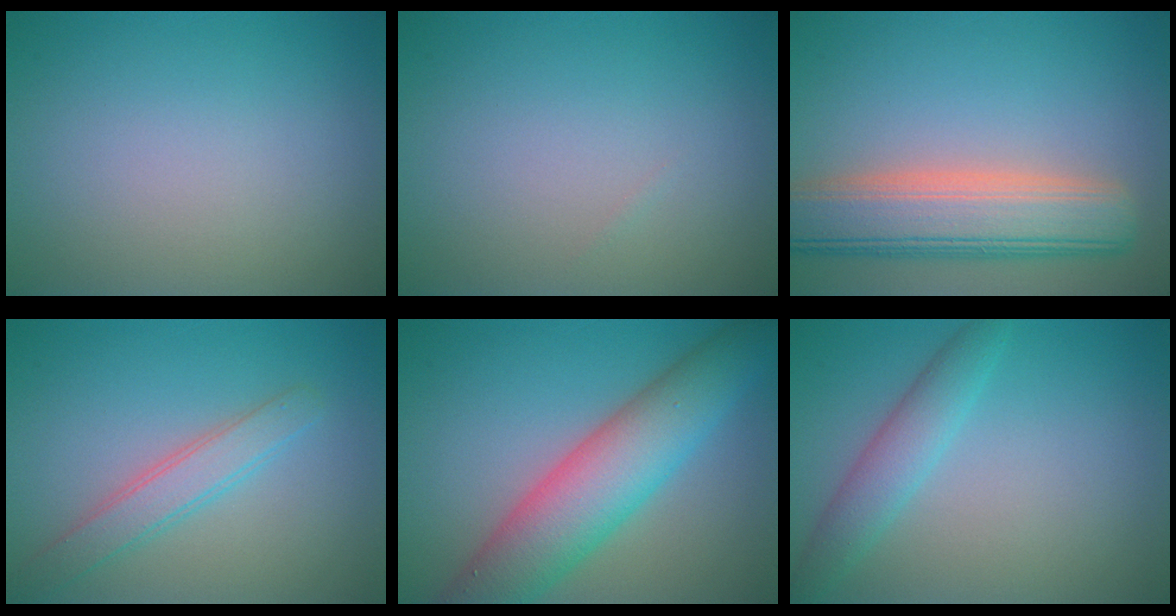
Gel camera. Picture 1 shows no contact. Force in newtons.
{"total": 0.0}
{"total": 8.0, "press": 7.9, "slide": 0.8}
{"total": 2.8, "press": 2.8, "slide": 0.1}
{"total": 8.4, "press": 8.4, "slide": 0.3}
{"total": 3.0, "press": 3.0, "slide": 0.1}